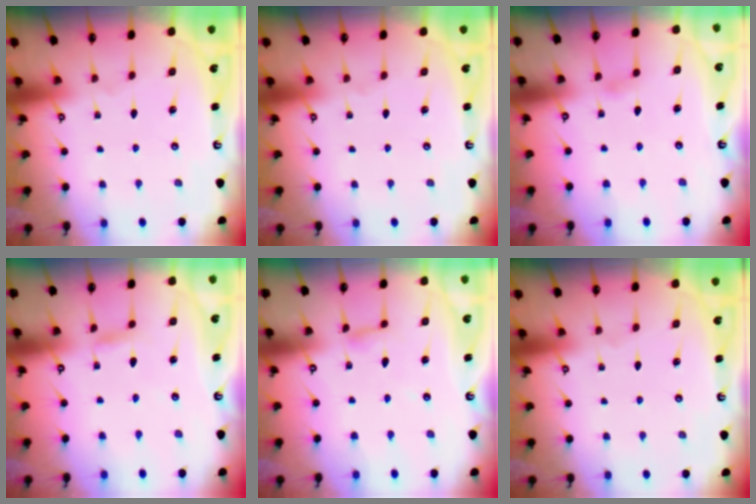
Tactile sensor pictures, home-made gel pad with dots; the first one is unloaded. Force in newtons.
{"total": 0.0}
{"total": 2.9, "press": 2.9, "slide": 0.4}
{"total": 2.2, "press": 2.2, "slide": 0.2}
{"total": 2.6, "press": 2.6, "slide": 0.3}
{"total": 0.0}